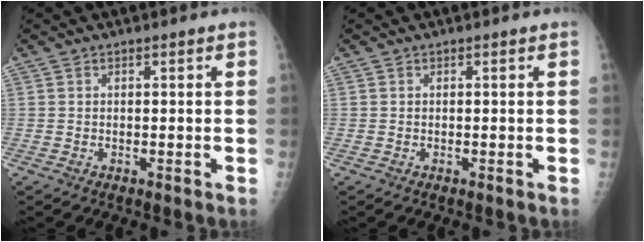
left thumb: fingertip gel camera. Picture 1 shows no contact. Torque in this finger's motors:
{"motor_torque": [0.00, 0.00, 0.01, -0.01, 0.00]}